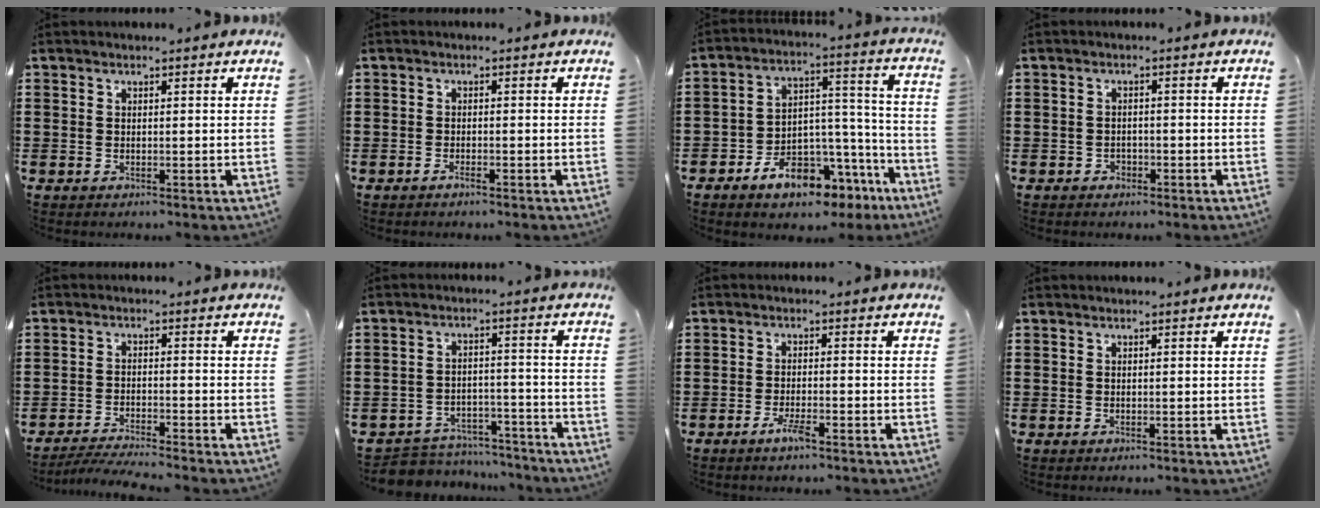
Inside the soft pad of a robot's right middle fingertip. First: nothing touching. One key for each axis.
{"total": 0.9, "fx": -0.7, "fy": 0.1, "fz": 0.5, "tx": -0.012, "ty": -0.003, "tz": -0.012}
{"total": 8.7, "fx": -7.0, "fy": 3.9, "fz": 3.6, "tx": -0.055, "ty": 0.034, "tz": -0.126}
{"total": 0.5, "fx": -0.2, "fy": 0.5, "fz": 0.1, "tx": -0.004, "ty": 0.003, "tz": -0.006}
{"total": 3.4, "fx": -3.3, "fy": -0.1, "fz": 0.8, "tx": -0.014, "ty": -0.001, "tz": -0.068}
{"total": 5.2, "fx": -5.1, "fy": 0.9, "fz": 0.0, "tx": -0.006, "ty": 0.012, "tz": -0.108}
{"total": 2.9, "fx": -1.8, "fy": 0.5, "fz": 2.2, "tx": -0.049, "ty": -0.001, "tz": -0.038}
{"total": 0.0}